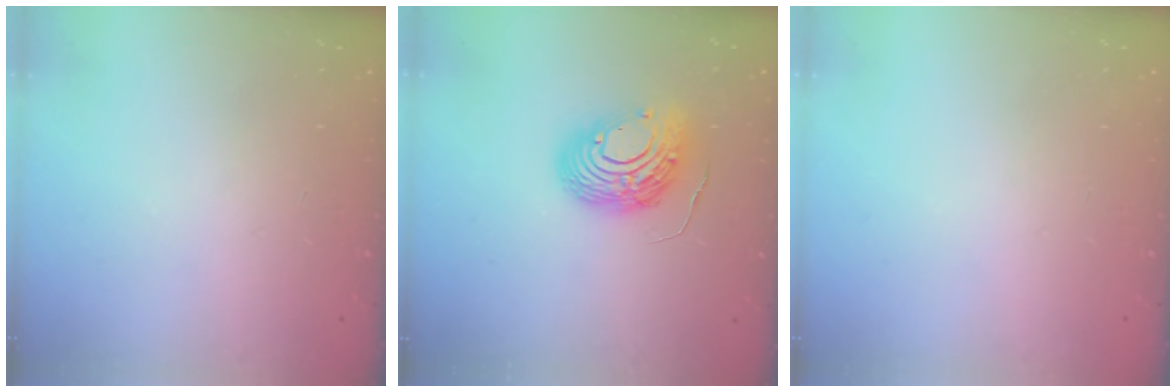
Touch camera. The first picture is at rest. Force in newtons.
{"total": 12.0, "press": 11.9, "slide": 1.3}
{"total": 0.0}